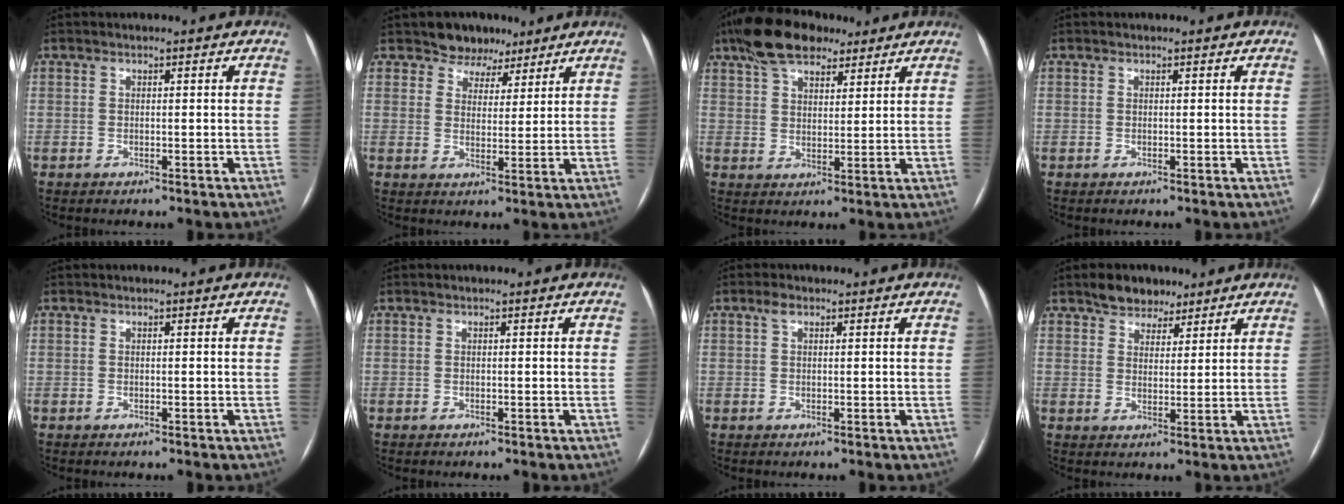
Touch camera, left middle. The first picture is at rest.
{"total": 5.4, "force": [4.1, 3.5, 0.4], "torque": [0.002, 0.004, 0.062]}
{"total": 11.0, "force": [8.0, 4.7, 5.8], "torque": [-0.109, 0.030, 0.141]}
{"total": 0.0}
{"total": 0.0}
{"total": 0.0}
{"total": 1.4, "force": [0.8, 0.7, 0.9], "torque": [-0.021, 0.011, 0.015]}
{"total": 5.5, "force": [4.3, 3.1, 1.6], "torque": [-0.024, 0.007, 0.073]}